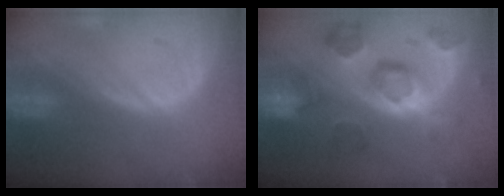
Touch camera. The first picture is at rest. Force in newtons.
{"total": 11.3, "press": 10.0, "slide": 5.3}